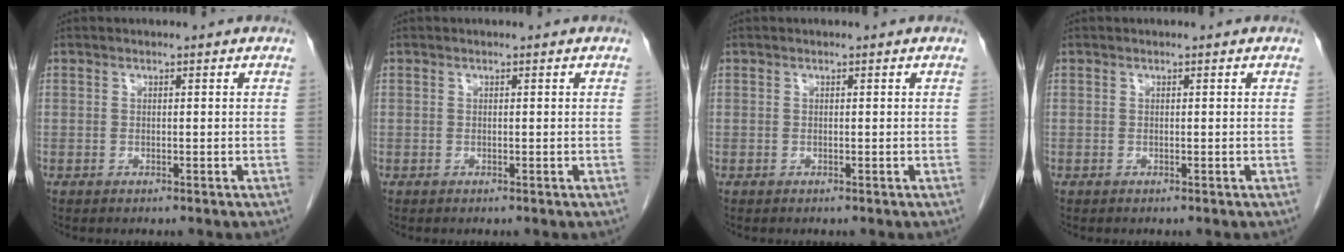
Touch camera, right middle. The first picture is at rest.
{"total": 0.0}
{"total": 0.0}
{"total": 0.0}